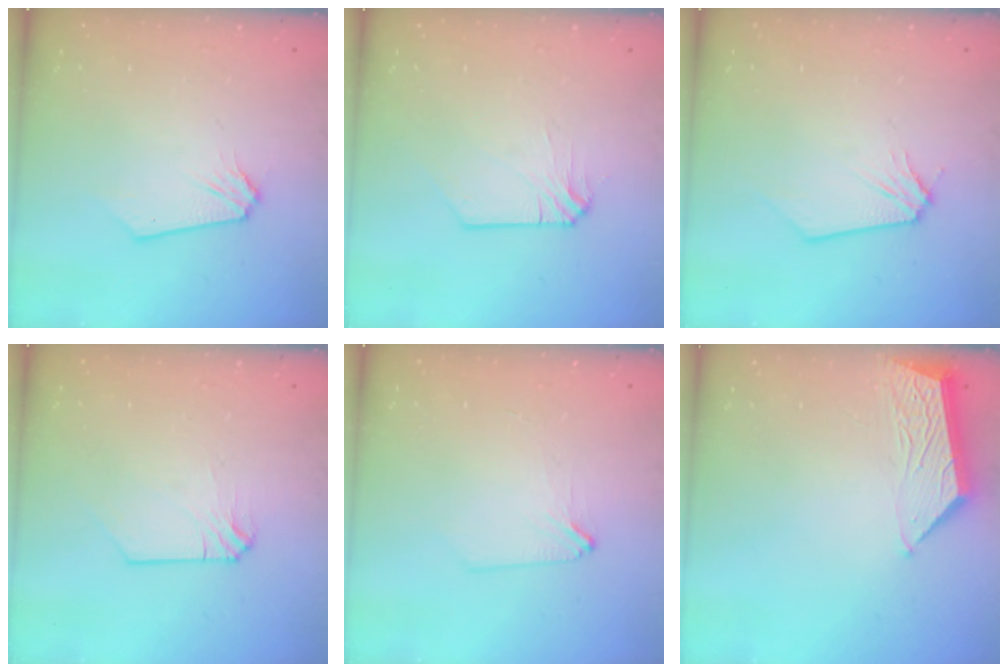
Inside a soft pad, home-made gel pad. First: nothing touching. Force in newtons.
{"total": 0.0}
{"total": 0.0}
{"total": 0.0}
{"total": 1.3, "press": 1.3, "slide": 0.2}
{"total": 6.4, "press": 6.4, "slide": 0.2}